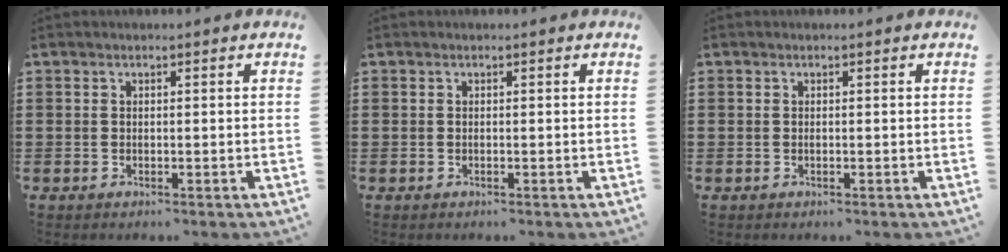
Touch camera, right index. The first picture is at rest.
{"total": 0.0}
{"total": 0.0}